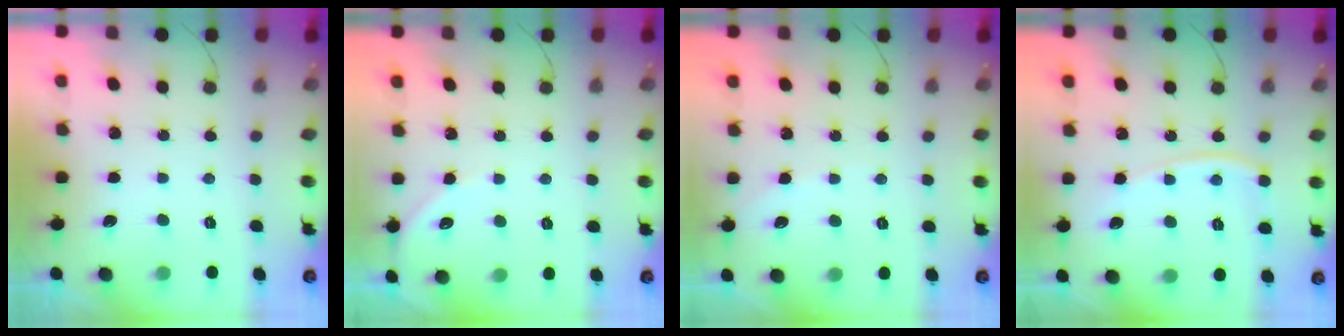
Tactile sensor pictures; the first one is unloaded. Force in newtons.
{"total": 2.3, "press": 2.3, "slide": 0.4}
{"total": 2.3, "press": 2.3, "slide": 0.3}
{"total": 7.9, "press": 7.9, "slide": 1.0}